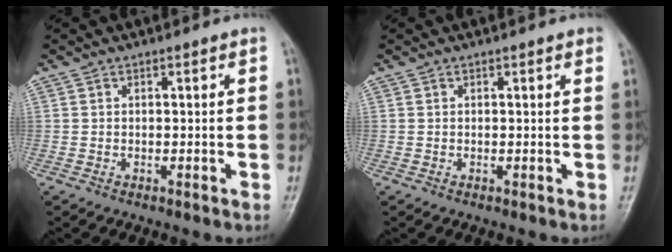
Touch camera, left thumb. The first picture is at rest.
{"total": 1.0, "force": [0.7, 0.1, 0.8], "torque": [-0.009, 0.002, 0.005]}